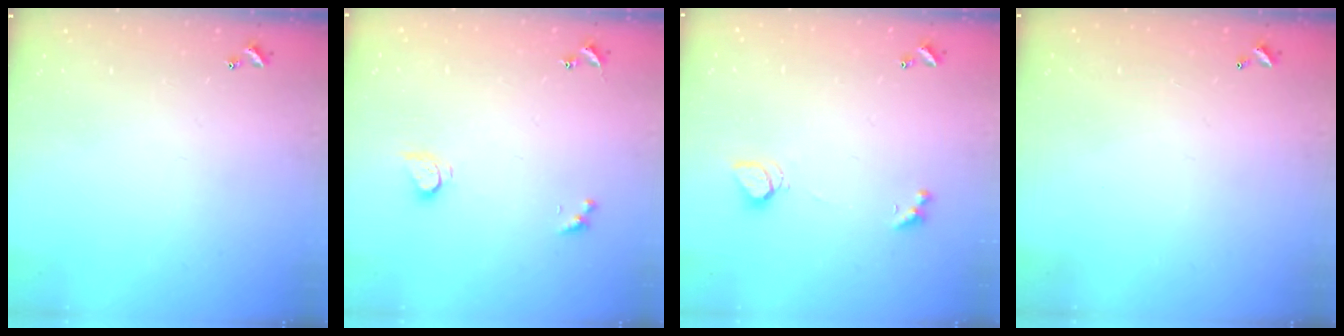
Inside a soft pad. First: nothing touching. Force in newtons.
{"total": 2.6, "press": 2.6, "slide": 0.2}
{"total": 2.0, "press": 1.9, "slide": 0.5}
{"total": 2.8, "press": 2.8, "slide": 0.1}